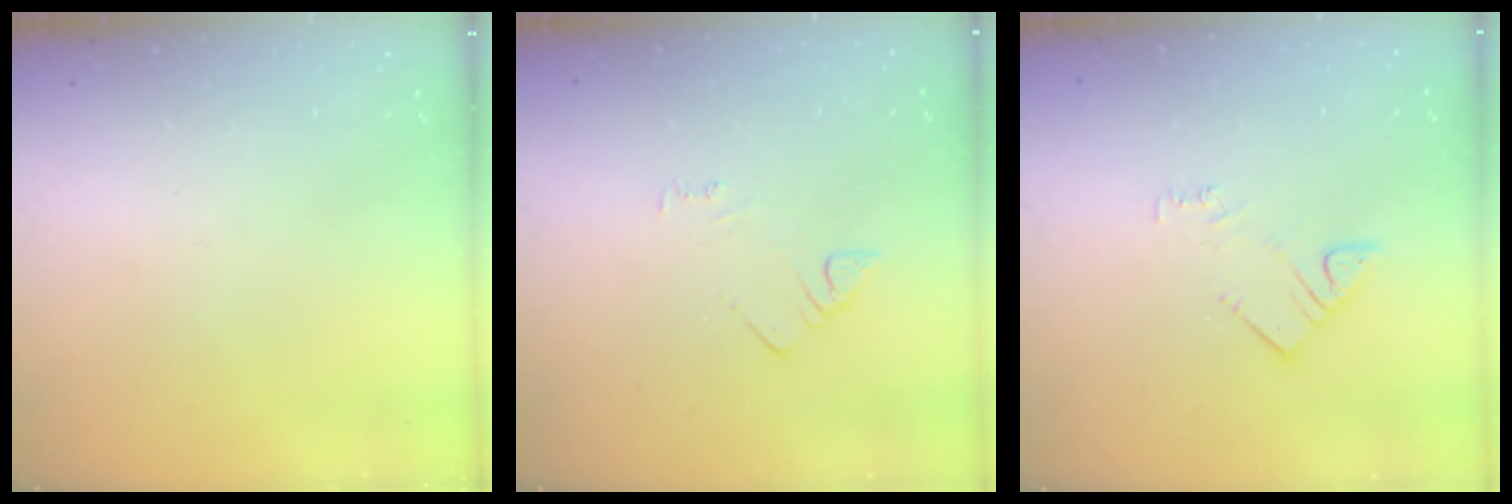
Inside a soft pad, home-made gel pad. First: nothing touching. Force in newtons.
{"total": 2.5, "press": 2.5, "slide": 0.4}
{"total": 3.1, "press": 3.0, "slide": 0.5}